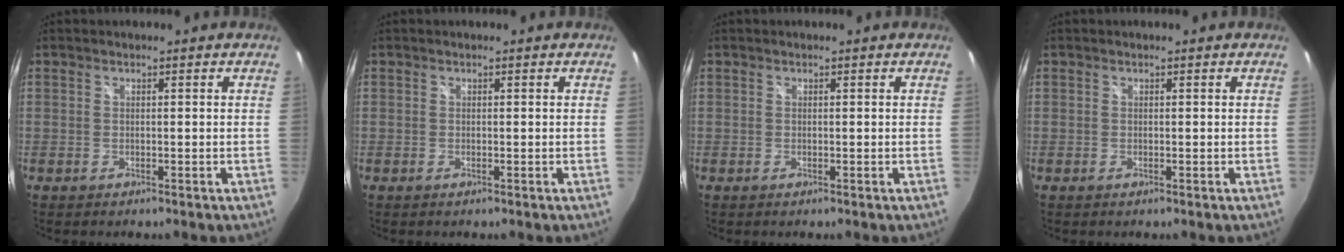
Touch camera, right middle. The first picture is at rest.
{"total": 0.0}
{"total": 0.0}
{"total": 0.0}